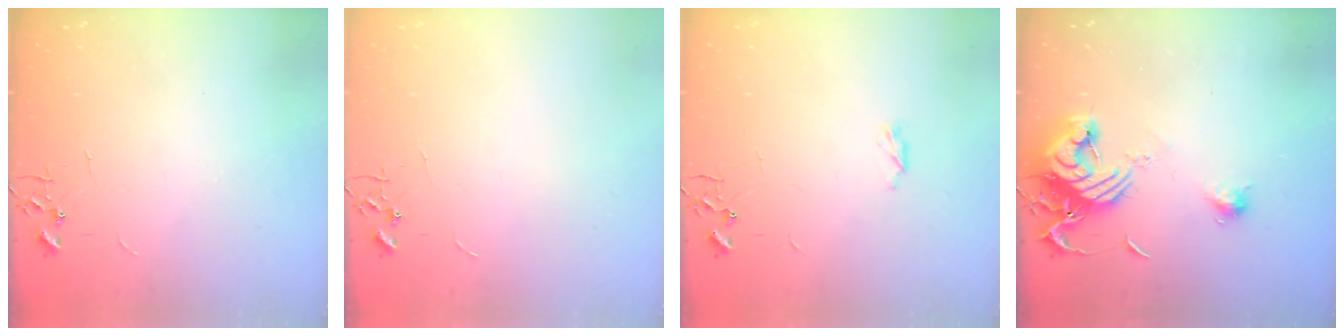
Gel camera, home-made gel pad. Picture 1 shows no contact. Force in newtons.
{"total": 0.0}
{"total": 3.9, "press": 3.9, "slide": 0.7}
{"total": 14.0, "press": 14.0, "slide": 1.1}